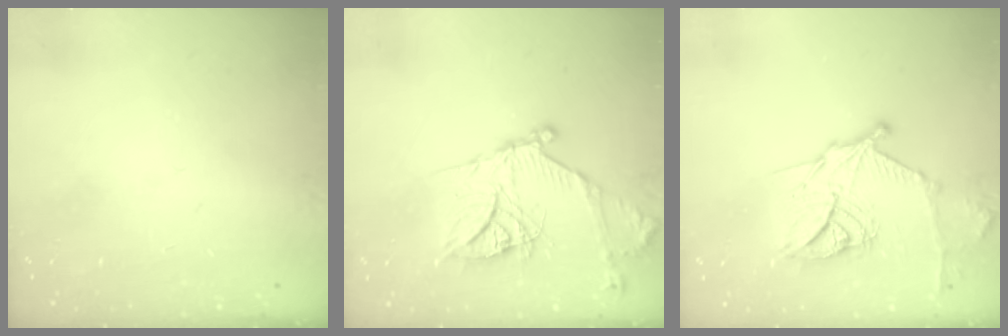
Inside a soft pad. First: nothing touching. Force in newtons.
{"total": 18.9, "press": 18.8, "slide": 1.9}
{"total": 16.4, "press": 16.3, "slide": 1.0}